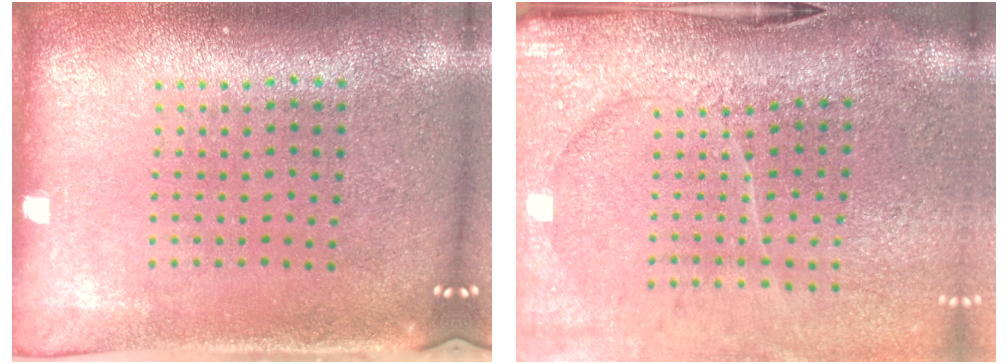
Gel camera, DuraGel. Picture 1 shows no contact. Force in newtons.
{"total": 4.6, "press": 3.6, "slide": 2.8}